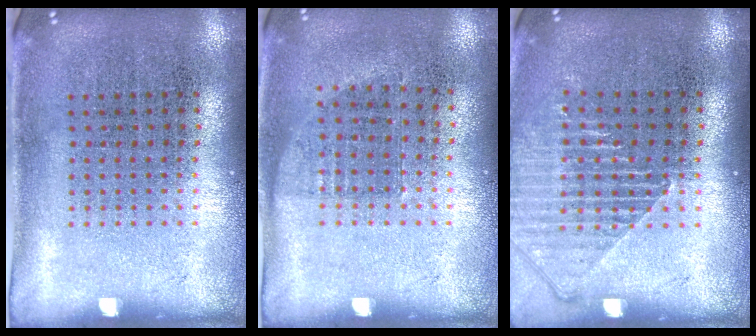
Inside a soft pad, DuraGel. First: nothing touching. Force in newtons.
{"total": 0.7, "press": 0.6, "slide": 0.3}
{"total": 1.3, "press": 1.3, "slide": 0.1}